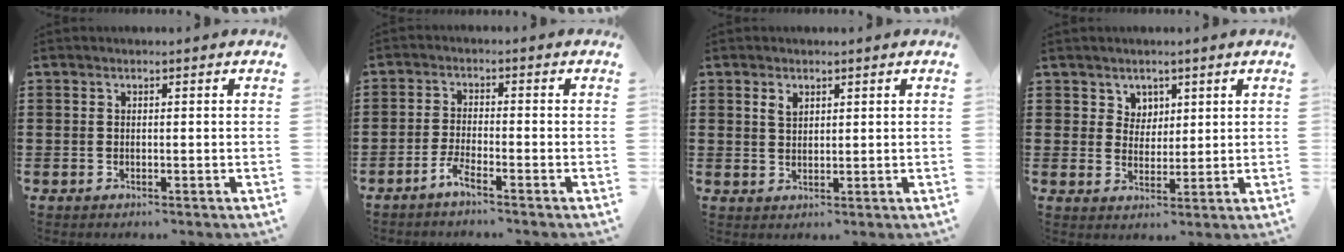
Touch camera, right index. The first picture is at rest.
{"total": 2.6, "force": [-2.1, -0.2, 1.5], "torque": [-0.043, -0.005, -0.044]}
{"total": 1.8, "force": [1.2, 1.0, 0.8], "torque": [-0.019, 0.004, 0.022]}
{"total": 3.5, "force": [2.2, 2.7, 0.2], "torque": [-0.018, 0.012, 0.040]}